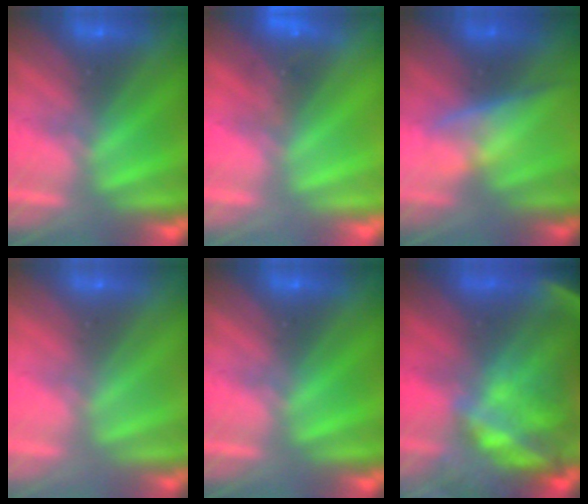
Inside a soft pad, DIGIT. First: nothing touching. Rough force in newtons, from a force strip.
{"total": 2.6}
{"total": 2.7}
{"total": 2.8}
{"total": 0.0}
{"total": 10.2}